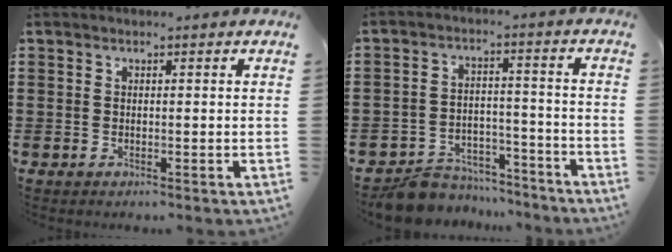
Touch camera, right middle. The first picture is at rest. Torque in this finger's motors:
{"motor_torque": [0.24, -0.10, 0.02, 0.01]}